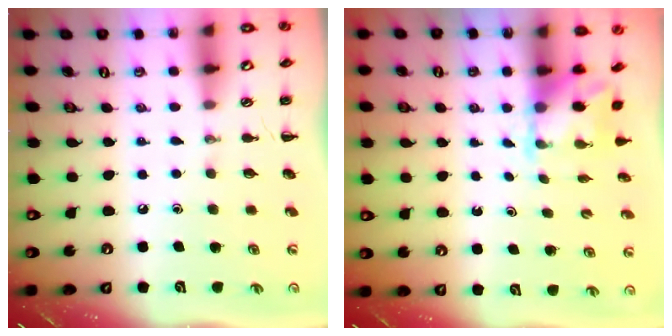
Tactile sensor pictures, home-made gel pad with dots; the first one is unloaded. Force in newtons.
{"total": 2.0, "press": 1.9, "slide": 0.7}